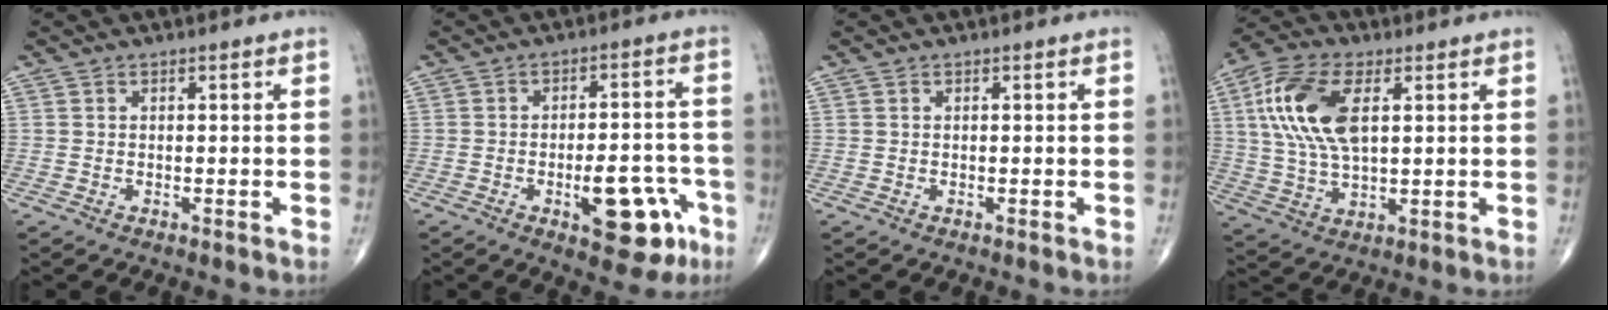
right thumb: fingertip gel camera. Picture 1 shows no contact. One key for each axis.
{"total": 12.4, "fx": -5.1, "fy": 5.4, "fz": 10.0, "tx": -0.102, "ty": 0.033, "tz": -0.063}
{"total": 0.0}
{"total": 15.1, "fx": 3.9, "fy": 7.5, "fz": 12.5, "tx": -0.264, "ty": 0.004, "tz": 0.075}